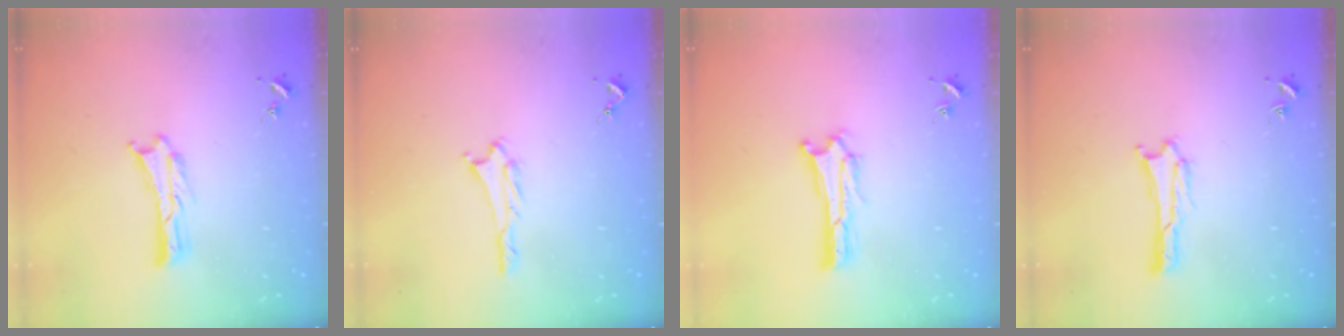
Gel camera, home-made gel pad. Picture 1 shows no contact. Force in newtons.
{"total": 1.1, "press": 1.0, "slide": 0.1}
{"total": 0.6, "press": 0.5, "slide": 0.2}
{"total": 1.9, "press": 1.9, "slide": 0.1}